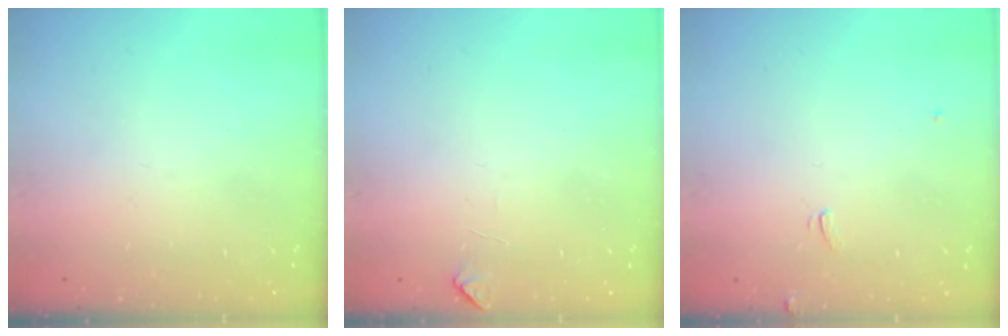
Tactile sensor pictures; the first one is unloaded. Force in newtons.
{"total": 3.2, "press": 3.1, "slide": 0.5}
{"total": 2.5, "press": 2.5, "slide": 0.4}